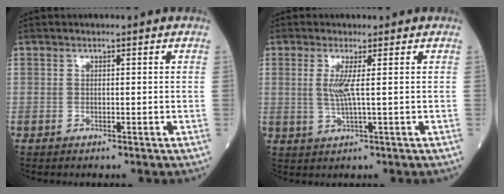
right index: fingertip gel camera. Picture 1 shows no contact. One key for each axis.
{"total": 3.5, "fx": 0.6, "fy": -0.4, "fz": 3.4, "tx": -0.075, "ty": -0.006, "tz": 0.012}